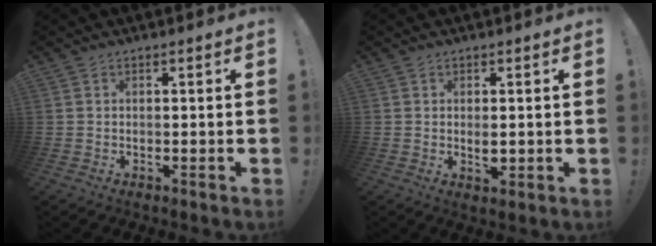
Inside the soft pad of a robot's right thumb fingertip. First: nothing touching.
{"total": 2.5, "force": [0.0, 1.4, 2.1], "torque": [-0.031, 0.000, 0.000]}